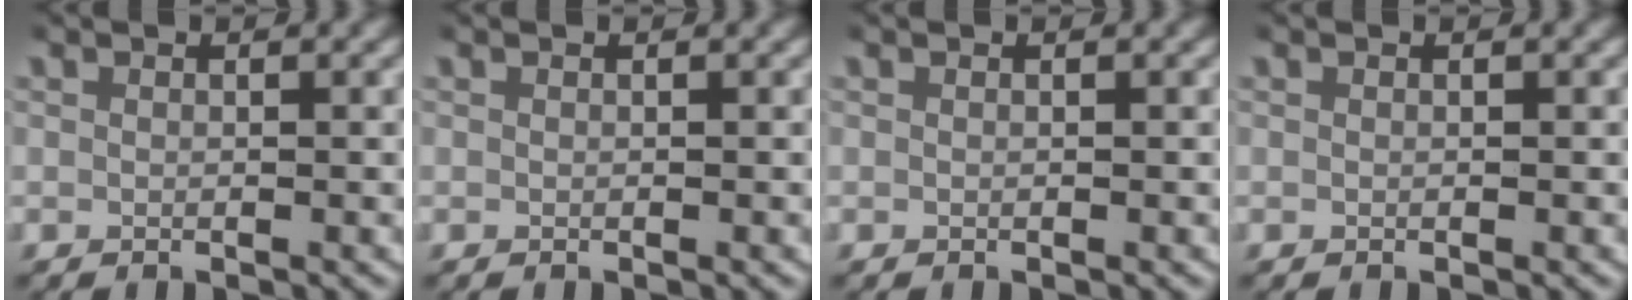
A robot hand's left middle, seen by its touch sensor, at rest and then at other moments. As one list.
[{"total": 0.0}, {"total": 0.0}, {"total": 0.0}]